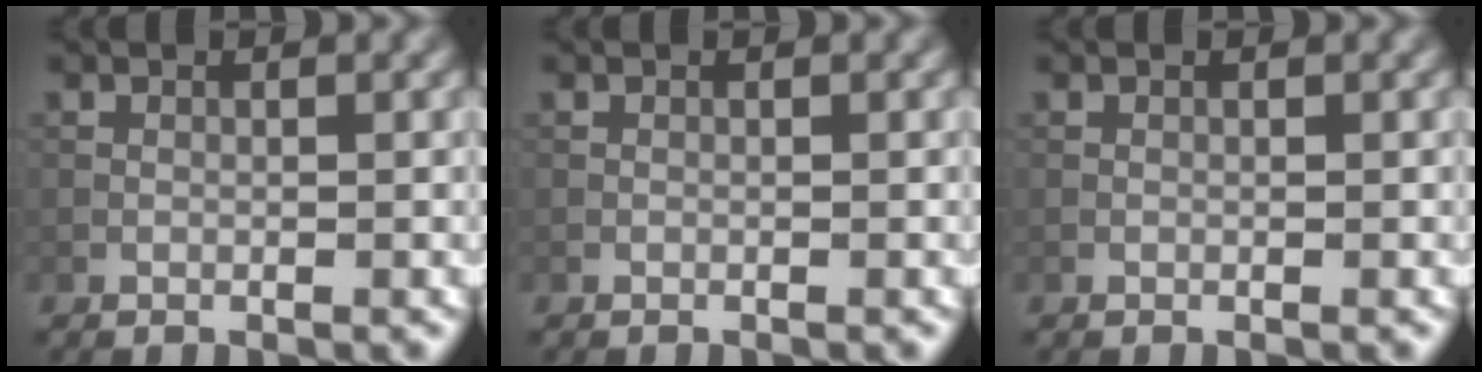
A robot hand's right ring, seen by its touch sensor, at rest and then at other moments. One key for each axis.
{"total": 0.0}
{"total": 0.0}